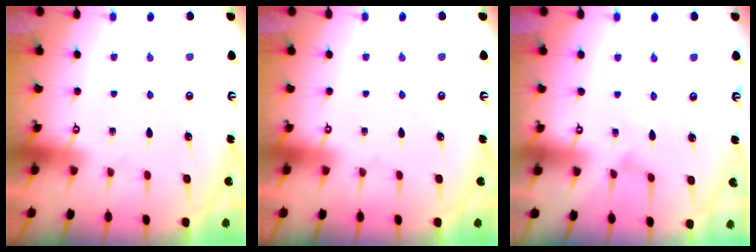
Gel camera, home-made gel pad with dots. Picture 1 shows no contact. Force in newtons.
{"total": 0.0}
{"total": 1.0, "press": 0.9, "slide": 0.3}